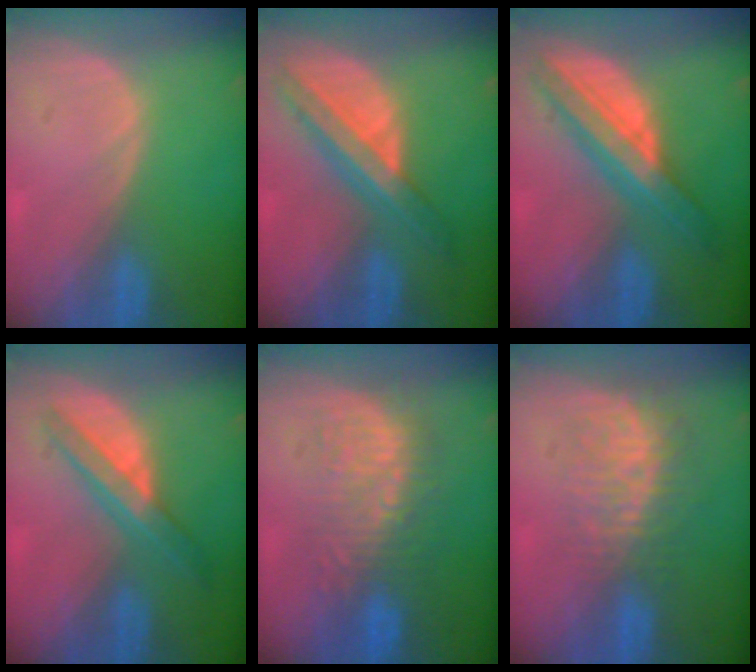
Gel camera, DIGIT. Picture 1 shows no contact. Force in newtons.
{"total": 8.2, "press": 6.9, "slide": 4.5}
{"total": 8.6, "press": 8.5, "slide": 0.4}
{"total": 7.0, "press": 5.9, "slide": 3.7}
{"total": 8.9, "press": 8.6, "slide": 2.2}
{"total": 8.6, "press": 7.4, "slide": 4.4}